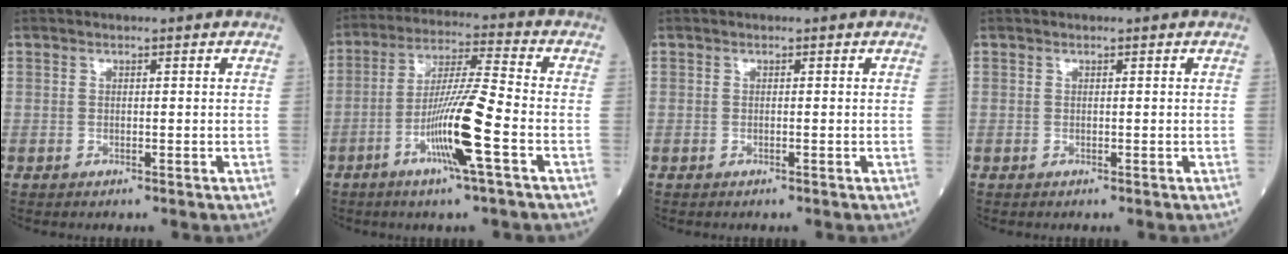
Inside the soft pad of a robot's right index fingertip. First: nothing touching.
{"total": 11.6, "force": [-4.4, -0.6, 10.7], "torque": [-0.205, -0.007, -0.086]}
{"total": 0.0}
{"total": 0.0}